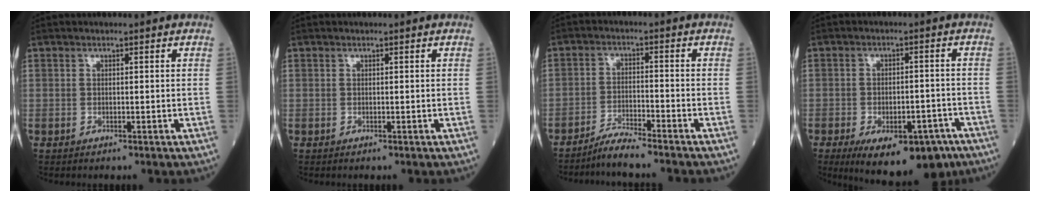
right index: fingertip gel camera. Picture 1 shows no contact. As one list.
[{"total": 0.0}, {"total": 4.5, "force": [-4.2, -0.6, 1.5], "torque": [-0.030, -0.016, -0.083]}, {"total": 14.6, "force": [-8.9, 6.7, 9.4], "torque": [-0.125, 0.002, -0.123]}]